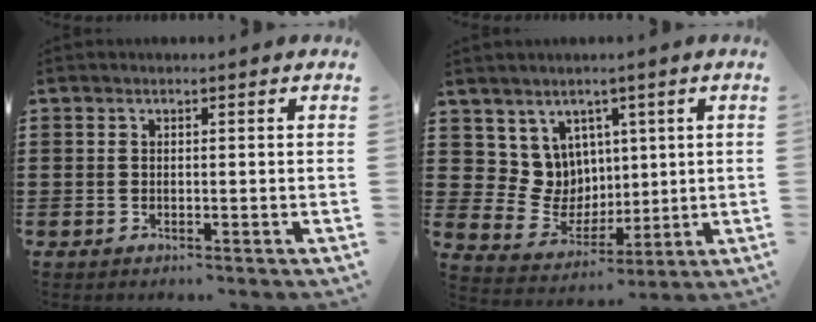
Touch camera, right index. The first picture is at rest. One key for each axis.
{"total": 7.3, "fx": 3.1, "fy": 6.5, "fz": 0.9, "tx": -0.065, "ty": -0.016, "tz": 0.063}